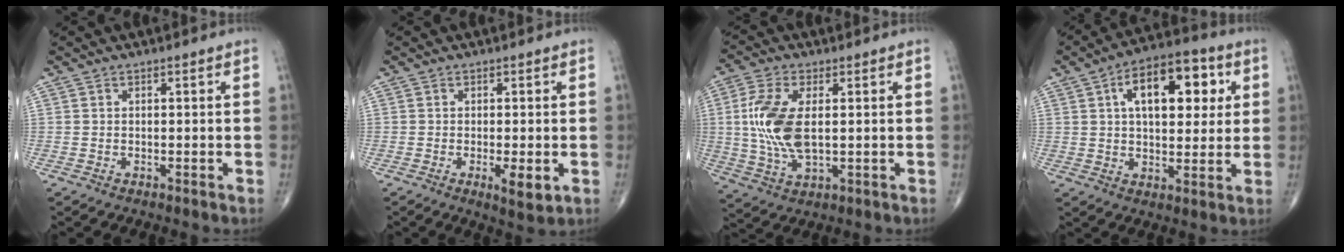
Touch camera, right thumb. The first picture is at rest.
{"total": 4.2, "force": [-1.1, 1.2, 3.9], "torque": [-0.059, -0.012, -0.019]}
{"total": 11.8, "force": [1.0, 5.7, 10.3], "torque": [-0.226, -0.005, 0.024]}
{"total": 16.1, "force": [4.8, 8.3, 12.9], "torque": [-0.159, 0.008, 0.068]}